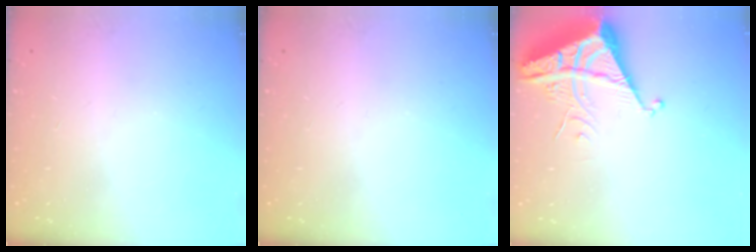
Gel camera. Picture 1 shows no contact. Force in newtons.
{"total": 0.0}
{"total": 6.6, "press": 6.6, "slide": 0.6}